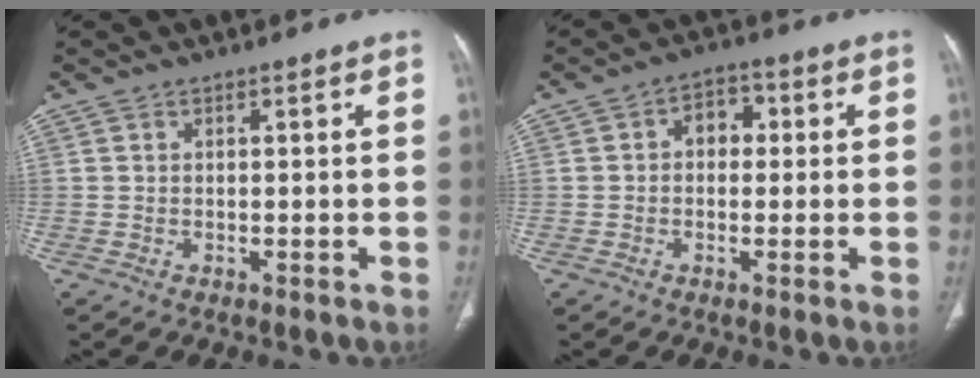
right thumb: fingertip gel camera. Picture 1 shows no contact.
{"total": 4.9, "force": [0.5, 3.6, 3.3], "torque": [-0.027, 0.018, -0.002]}